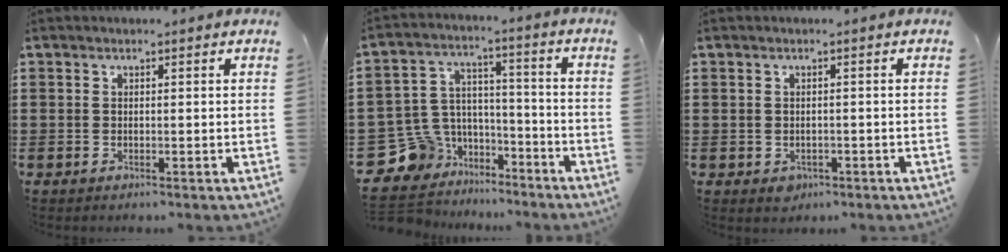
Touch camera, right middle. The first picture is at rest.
{"total": 9.2, "force": [-6.5, 6.3, 1.4], "torque": [-0.083, -0.005, -0.130]}
{"total": 1.1, "force": [-0.4, 0.9, 0.4], "torque": [-0.011, 0.003, -0.010]}